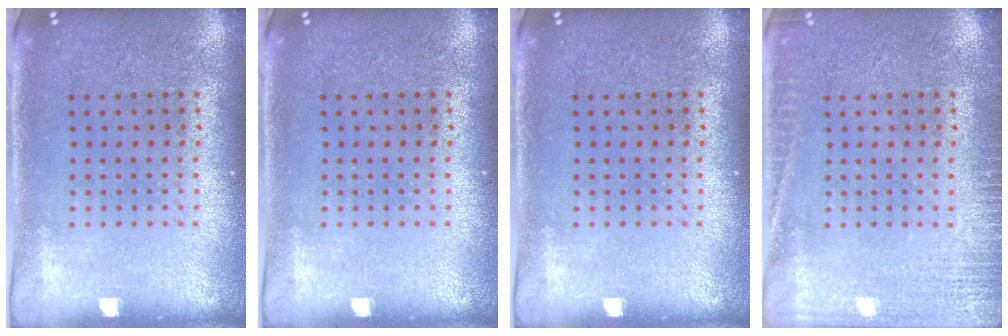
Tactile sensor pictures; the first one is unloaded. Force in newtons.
{"total": 0.0}
{"total": 0.0}
{"total": 2.7, "press": 2.7, "slide": 0.5}